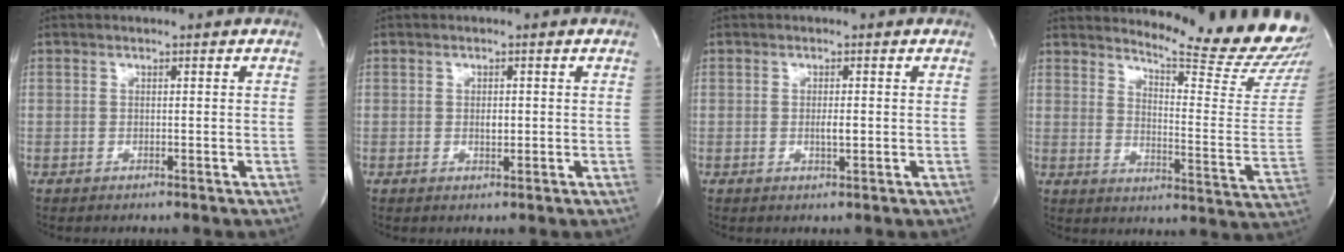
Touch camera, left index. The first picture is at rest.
{"total": 1.5, "force": [0.1, 0.7, 1.3], "torque": [-0.022, -0.001, 0.003]}
{"total": 1.7, "force": [-0.1, 0.5, 1.7], "torque": [-0.033, -0.001, -0.001]}
{"total": 19.6, "force": [18.8, 0.3, 5.4], "torque": [-0.082, -0.141, 0.220]}